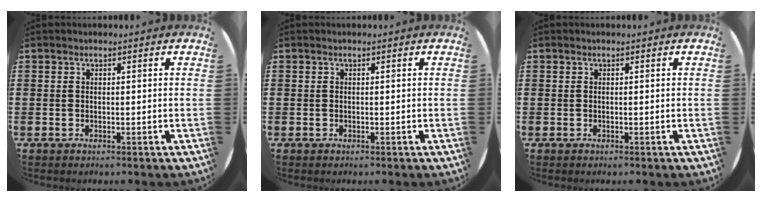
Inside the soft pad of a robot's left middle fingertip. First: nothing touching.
{"total": 0.0}
{"total": 0.0}